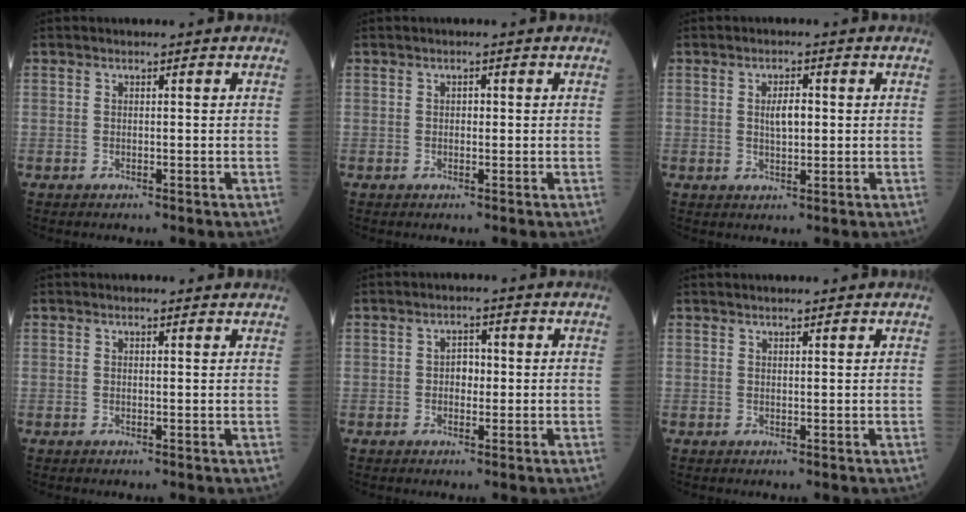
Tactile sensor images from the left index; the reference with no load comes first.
{"total": 0.8, "force": [0.1, 0.7, 0.5], "torque": [-0.010, -0.001, 0.001]}
{"total": 3.1, "force": [0.4, 1.3, 2.8], "torque": [-0.052, 0.001, 0.008]}
{"total": 1.9, "force": [1.7, 0.5, 0.5], "torque": [-0.015, 0.011, 0.020]}
{"total": 2.3, "force": [-0.1, 1.6, 1.7], "torque": [-0.029, 0.006, -0.001]}
{"total": 2.4, "force": [2.1, 0.5, 1.1], "torque": [-0.015, 0.012, 0.032]}